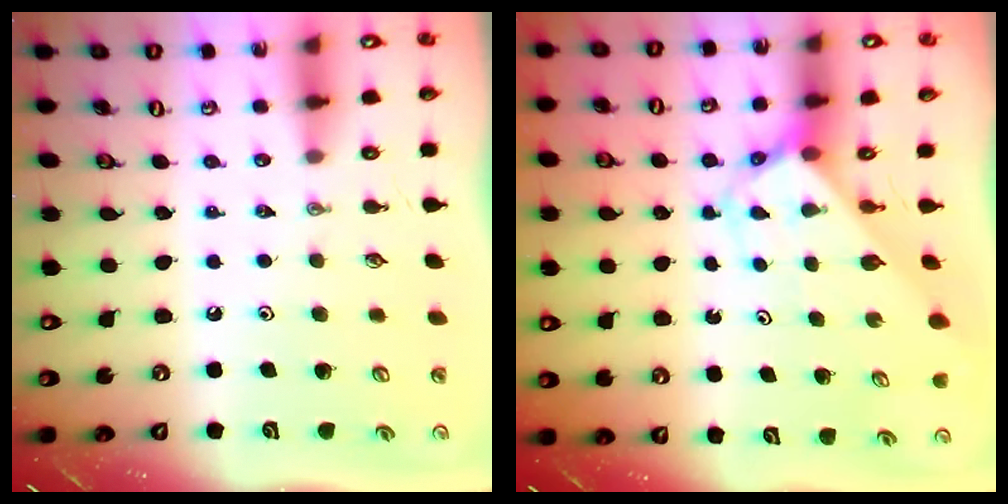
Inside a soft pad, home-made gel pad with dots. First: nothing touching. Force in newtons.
{"total": 2.9, "press": 2.9, "slide": 0.1}